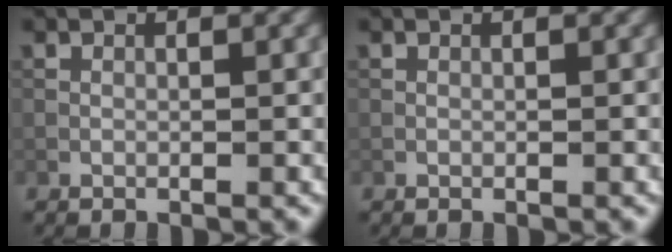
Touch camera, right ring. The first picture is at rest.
{"total": 0.0}